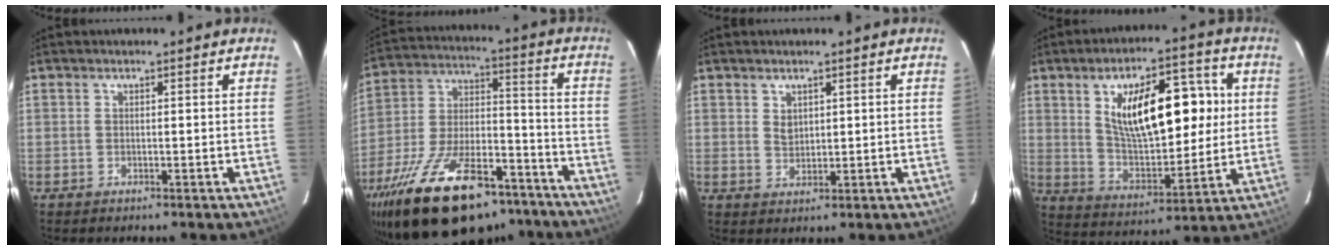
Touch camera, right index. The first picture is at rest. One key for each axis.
{"total": 27.9, "fx": -19.7, "fy": 11.7, "fz": 16.0, "tx": -0.301, "ty": -0.007, "tz": -0.297}
{"total": 2.3, "fx": 1.2, "fy": 1.7, "fz": 1.0, "tx": -0.012, "ty": 0.002, "tz": 0.024}
{"total": 18.4, "fx": 4.4, "fy": 8.5, "fz": 15.8, "tx": -0.260, "ty": 0.015, "tz": 0.087}